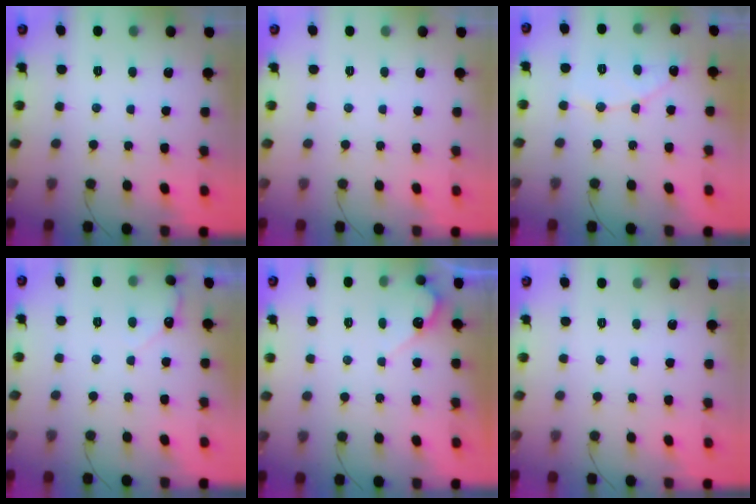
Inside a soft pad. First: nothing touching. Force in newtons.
{"total": 0.0}
{"total": 6.5, "press": 6.5, "slide": 0.5}
{"total": 3.7, "press": 3.7, "slide": 0.3}
{"total": 4.3, "press": 4.3, "slide": 0.2}
{"total": 0.0}